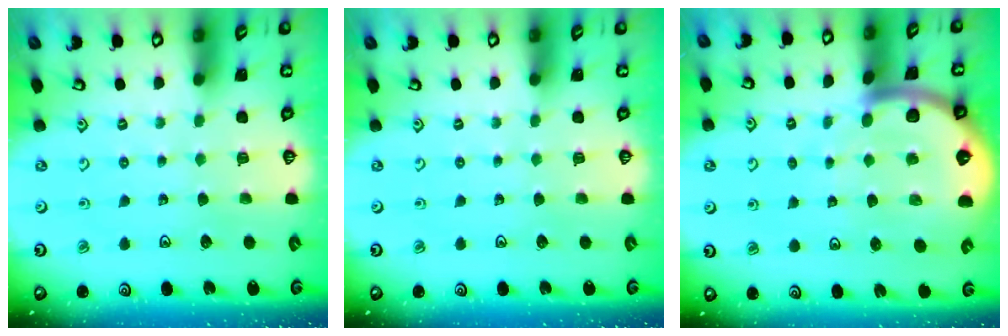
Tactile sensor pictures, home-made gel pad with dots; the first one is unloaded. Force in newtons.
{"total": 0.0}
{"total": 8.1, "press": 8.0, "slide": 1.0}